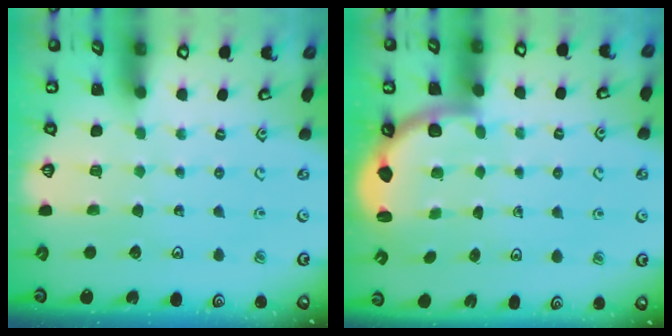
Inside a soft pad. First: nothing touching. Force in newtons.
{"total": 3.4, "press": 3.0, "slide": 1.6}